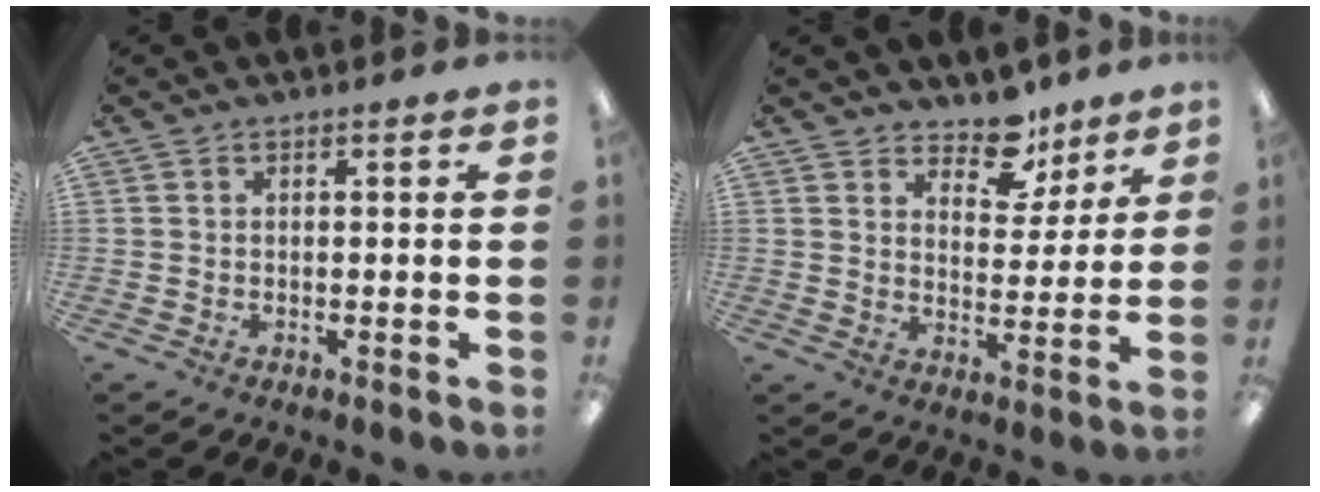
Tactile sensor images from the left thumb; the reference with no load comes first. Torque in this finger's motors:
{"motor_torque": [0.04, 0.07, -0.40, 0.02, 0.05]}